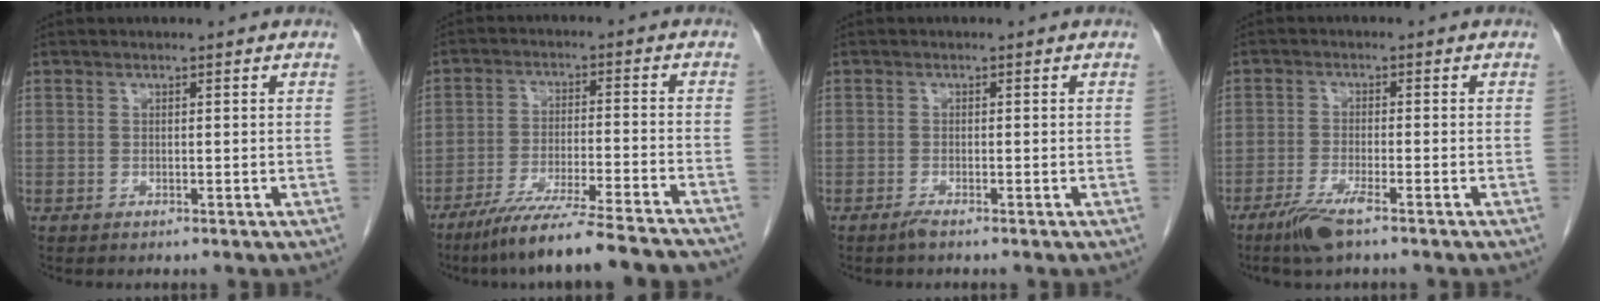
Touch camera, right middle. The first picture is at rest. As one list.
[{"total": 17.6, "force": [-15.3, -0.3, 8.7], "torque": [-0.119, -0.036, -0.233]}, {"total": 1.0, "force": [-0.8, -0.2, 0.6], "torque": [-0.015, -0.002, -0.017]}, {"total": 4.8, "force": [-3.3, 0.1, 3.5], "torque": [-0.075, -0.012, -0.064]}]